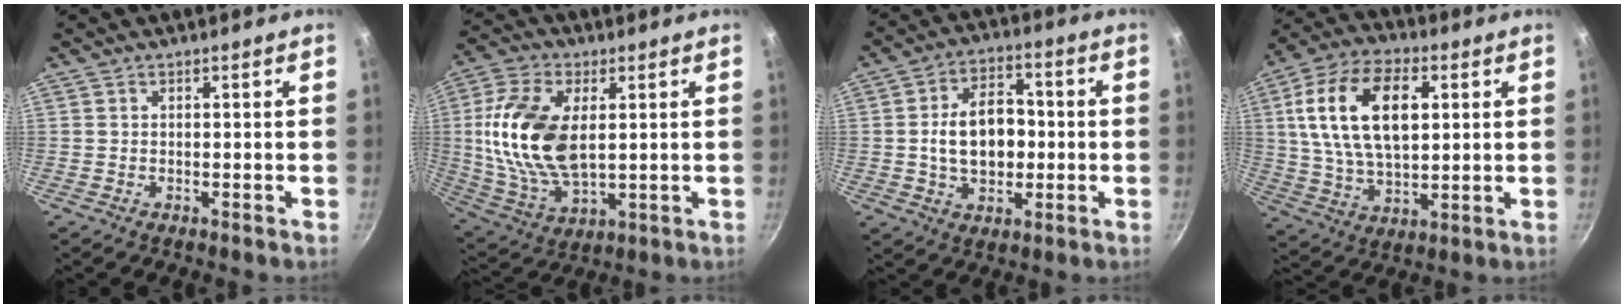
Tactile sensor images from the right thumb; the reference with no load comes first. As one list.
[{"total": 17.7, "force": [2.5, 9.9, 14.4], "torque": [-0.276, -0.004, 0.053]}, {"total": 12.0, "force": [-0.4, 8.2, 8.8], "torque": [-0.116, 0.018, -0.009]}, {"total": 19.3, "force": [4.5, 11.3, 15.0], "torque": [-0.264, 0.001, 0.078]}]